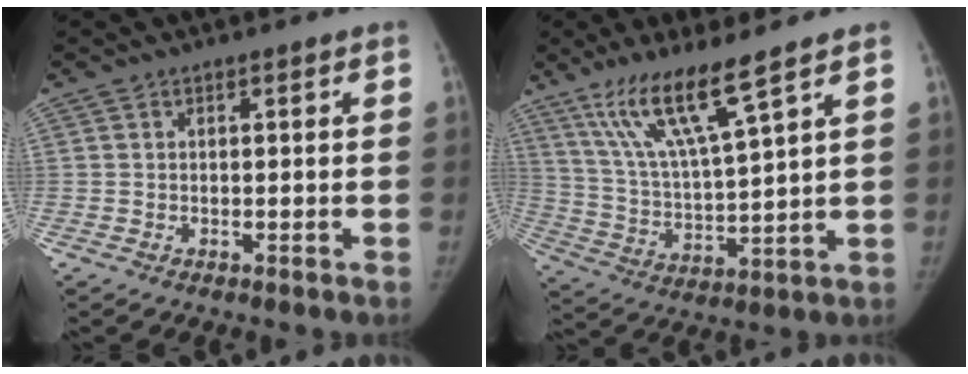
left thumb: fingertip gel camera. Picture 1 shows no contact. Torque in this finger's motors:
{"motor_torque": [0.27, 0.23, 1.44, -1.33, 0.10]}